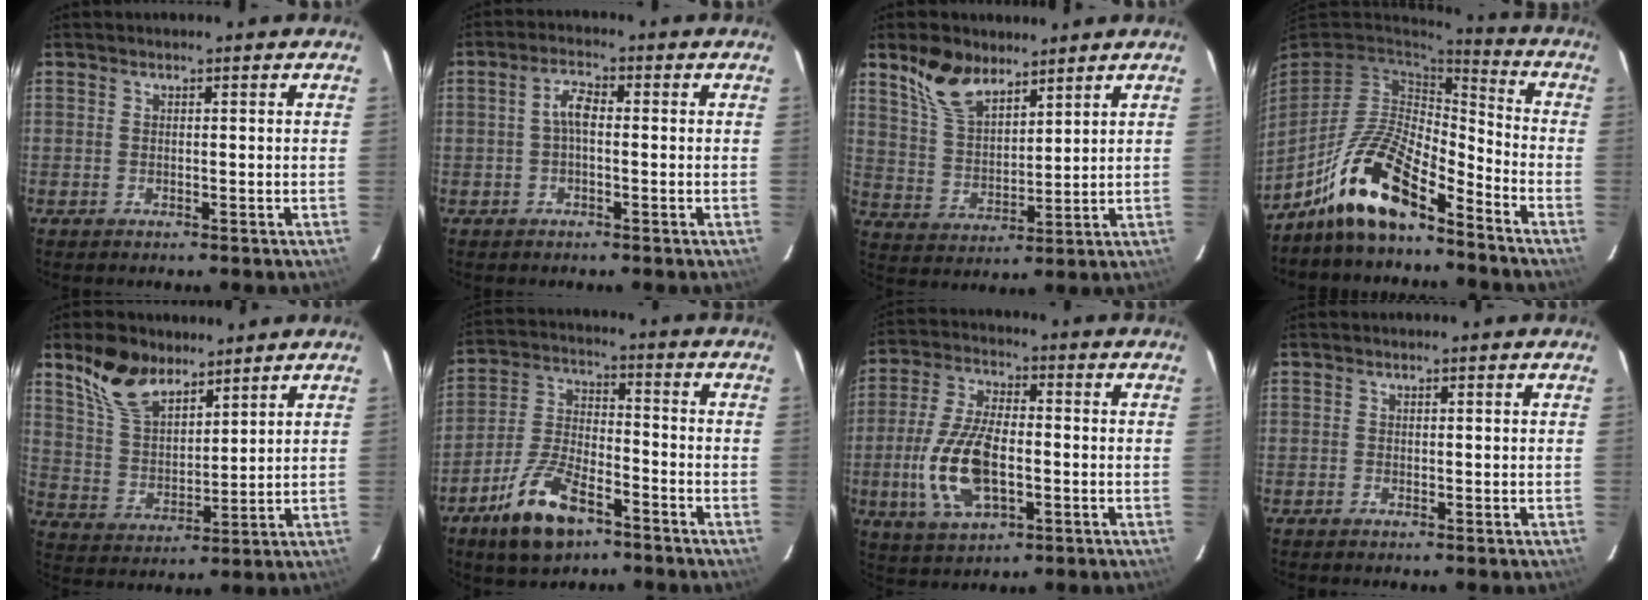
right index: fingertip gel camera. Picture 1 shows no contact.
{"total": 3.2, "force": [-0.3, 1.4, 2.9], "torque": [-0.059, 0.013, -0.006]}
{"total": 10.0, "force": [7.2, 4.8, 5.0], "torque": [-0.096, 0.016, 0.147]}
{"total": 14.6, "force": [-10.5, 4.3, 9.1], "torque": [-0.189, 0.001, -0.201]}
{"total": 11.2, "force": [8.0, 5.5, 5.5], "torque": [-0.110, 0.019, 0.163]}
{"total": 12.6, "force": [-7.9, 5.4, 8.2], "torque": [-0.178, 0.000, -0.144]}
{"total": 13.6, "force": [-3.1, 6.3, 11.7], "torque": [-0.249, -0.002, -0.055]}
{"total": 0.0}